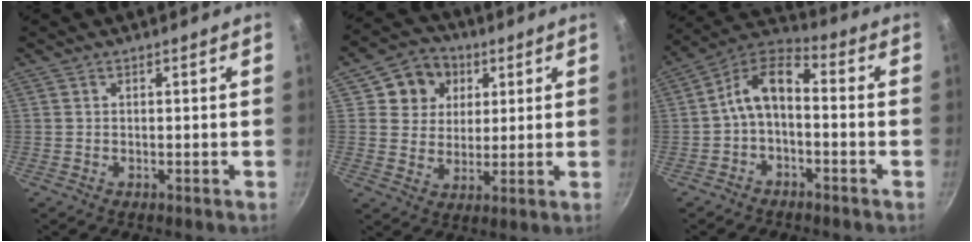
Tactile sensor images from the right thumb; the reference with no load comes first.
{"total": 9.9, "force": [3.7, 8.6, 3.3], "torque": [-0.017, -0.001, 0.059]}
{"total": 9.1, "force": [-1.8, 4.8, 7.5], "torque": [-0.141, 0.052, -0.045]}